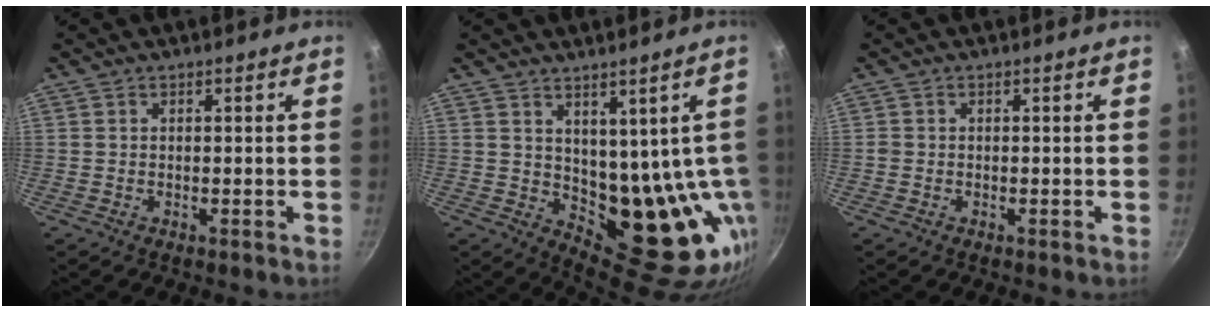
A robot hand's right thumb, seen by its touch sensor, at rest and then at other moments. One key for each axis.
{"total": 13.7, "fx": 2.3, "fy": 8.5, "fz": 10.5, "tx": -0.097, "ty": -0.027, "tz": 0.063}
{"total": 0.7, "fx": -0.2, "fy": 0.6, "fz": 0.2, "tx": -0.003, "ty": 0.002, "tz": -0.004}